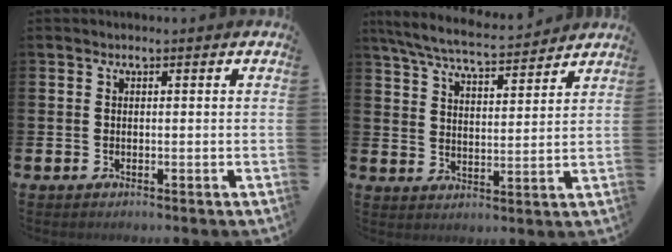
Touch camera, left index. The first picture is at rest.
{"total": 6.7, "force": [6.3, 0.8, 2.1], "torque": [-0.067, -0.037, 0.110]}